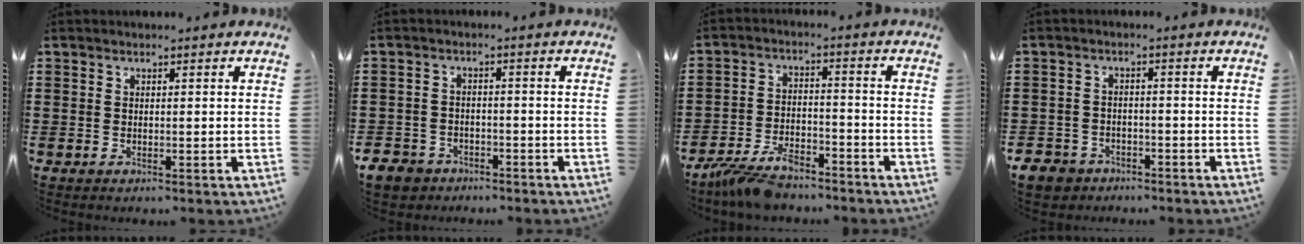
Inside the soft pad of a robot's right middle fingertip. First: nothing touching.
{"total": 3.7, "force": [-3.4, 1.5, 0.5], "torque": [-0.028, -0.003, -0.074]}
{"total": 6.5, "force": [-5.7, 1.7, 2.7], "torque": [-0.068, -0.003, -0.113]}
{"total": 3.8, "force": [-3.4, 1.5, 0.5], "torque": [-0.028, -0.003, -0.075]}